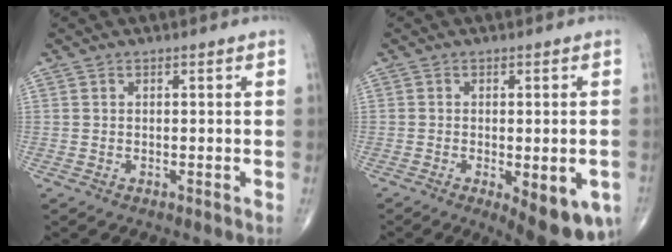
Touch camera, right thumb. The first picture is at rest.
{"total": 11.8, "force": [-4.6, 4.3, 10.0], "torque": [-0.115, -0.005, -0.053]}